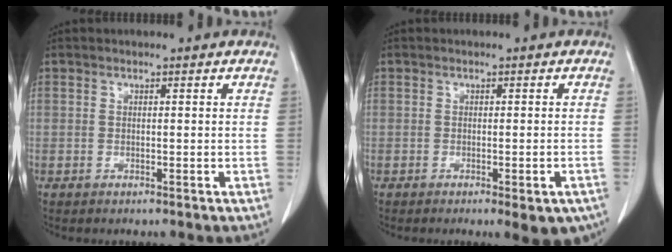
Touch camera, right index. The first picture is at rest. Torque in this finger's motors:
{"motor_torque": [0.53, -0.50, 0.26, 0.03]}